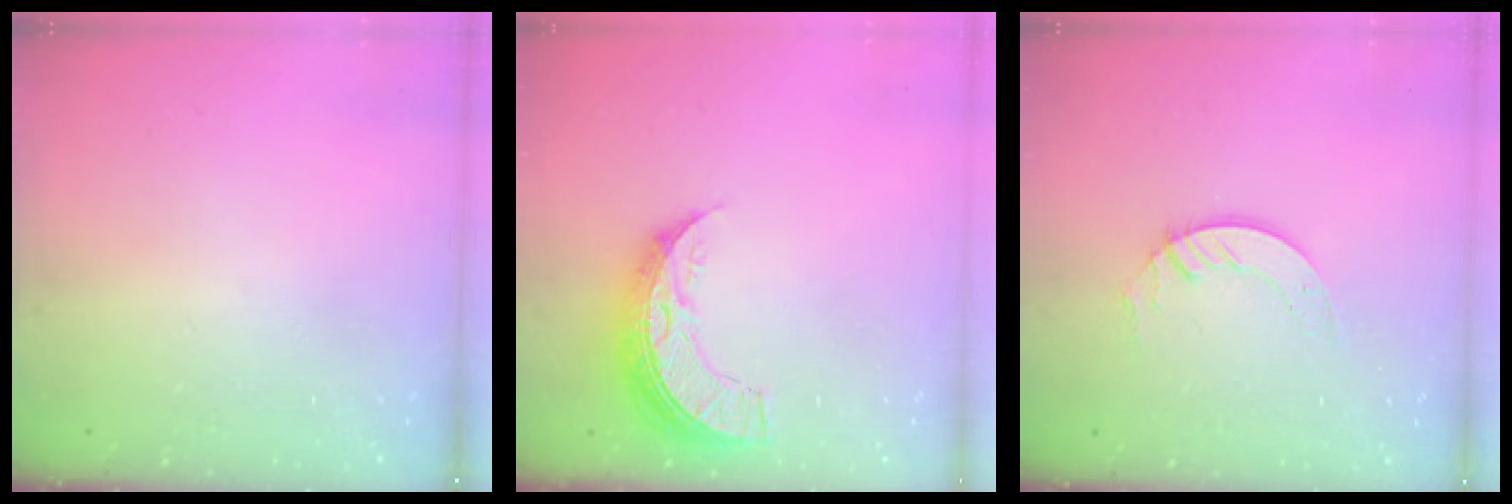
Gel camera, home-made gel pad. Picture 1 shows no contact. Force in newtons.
{"total": 9.8, "press": 9.8, "slide": 0.8}
{"total": 2.8, "press": 2.8, "slide": 0.2}